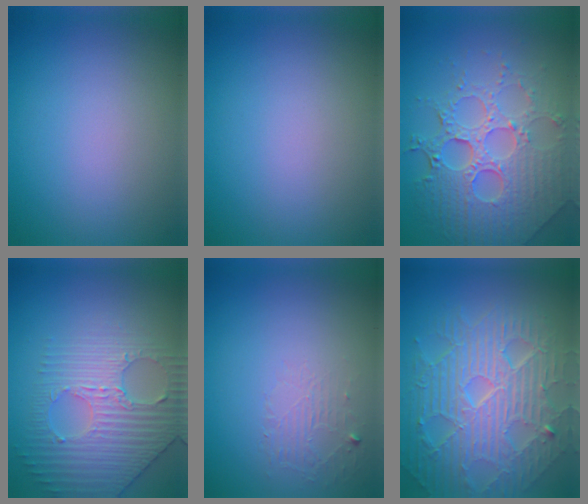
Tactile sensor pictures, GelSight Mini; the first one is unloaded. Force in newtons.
{"total": 0.0}
{"total": 8.3, "press": 6.0, "slide": 5.7}
{"total": 4.2, "press": 4.2, "slide": 0.3}
{"total": 1.4, "press": 0.1, "slide": 1.4}
{"total": 10.3, "press": 6.7, "slide": 7.8}